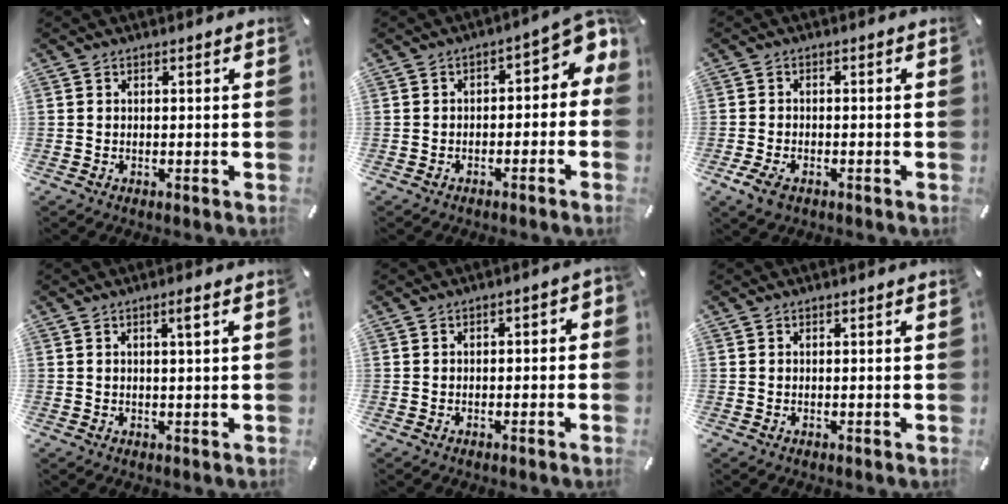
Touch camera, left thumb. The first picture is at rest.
{"total": 5.6, "force": [0.8, 3.6, 4.2], "torque": [-0.049, -0.012, 0.007]}
{"total": 3.5, "force": [-2.0, 2.1, 2.0], "torque": [-0.052, 0.003, -0.040]}
{"total": 2.5, "force": [1.0, 0.1, 2.3], "torque": [-0.046, 0.000, 0.015]}
{"total": 2.1, "force": [-1.3, 1.1, 1.2], "torque": [-0.019, 0.010, -0.025]}
{"total": 0.0}